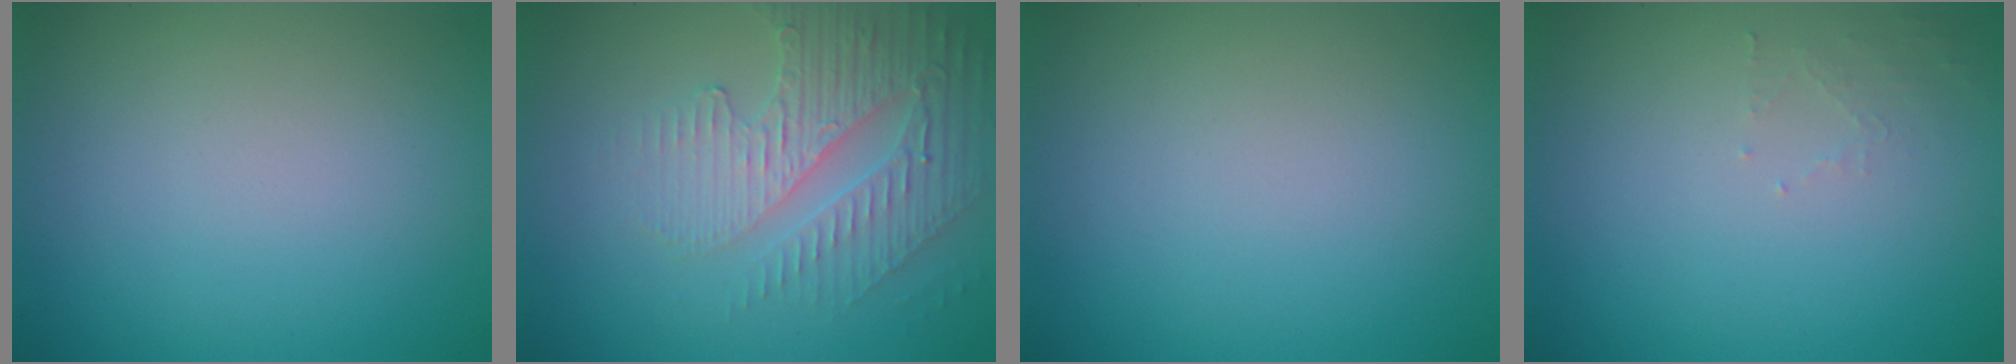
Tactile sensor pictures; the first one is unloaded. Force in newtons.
{"total": 3.8, "press": 3.6, "slide": 1.2}
{"total": 0.0}
{"total": 1.0, "press": 1.0, "slide": 0.2}